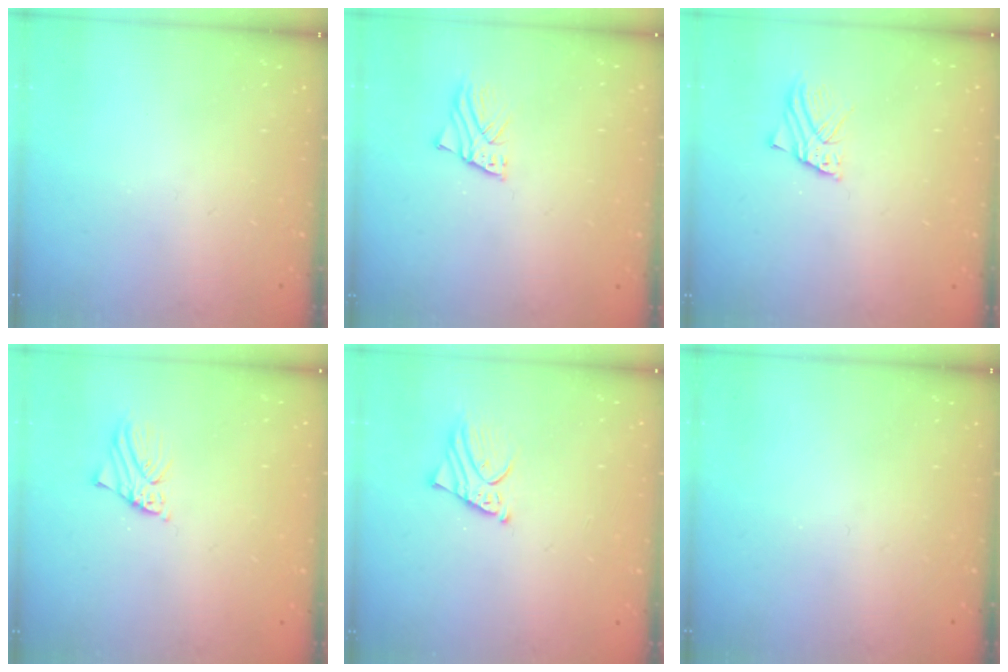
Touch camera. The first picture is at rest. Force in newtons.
{"total": 2.0, "press": 2.0, "slide": 0.2}
{"total": 2.6, "press": 2.6, "slide": 0.2}
{"total": 1.6, "press": 1.6, "slide": 0.1}
{"total": 2.9, "press": 2.8, "slide": 0.3}
{"total": 0.0}